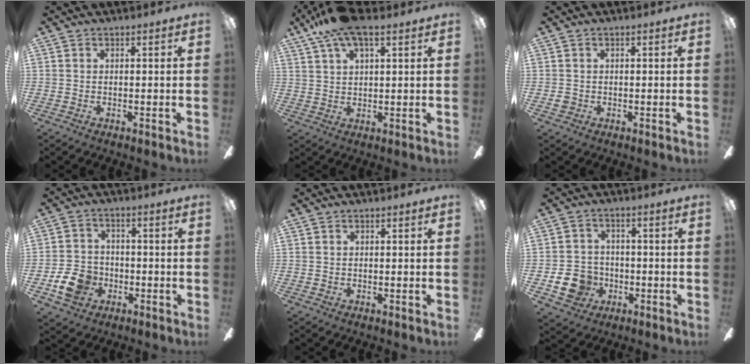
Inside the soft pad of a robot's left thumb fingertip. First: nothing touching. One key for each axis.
{"total": 10.4, "fx": 7.1, "fy": 3.1, "fz": 7.0, "tx": -0.146, "ty": -0.015, "tz": 0.133}
{"total": 1.3, "fx": -0.2, "fy": 1.2, "fz": 0.6, "tx": -0.011, "ty": 0.005, "tz": -0.004}
{"total": 9.0, "fx": -3.4, "fy": 7.1, "fz": 4.4, "tx": -0.102, "ty": 0.020, "tz": -0.064}
{"total": 0.0}
{"total": 9.2, "fx": -3.0, "fy": 7.8, "fz": 3.9, "tx": -0.100, "ty": 0.021, "tz": -0.055}